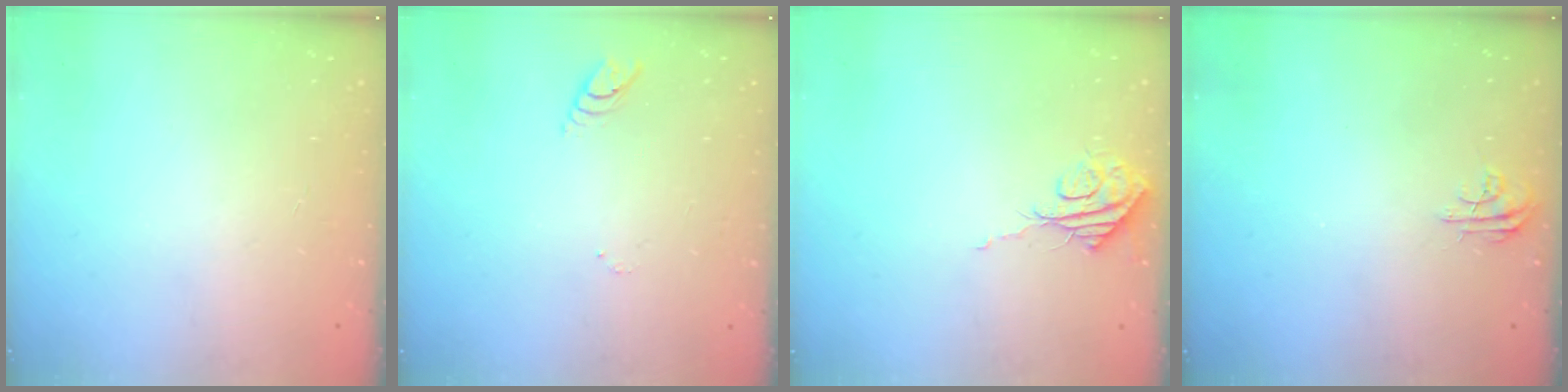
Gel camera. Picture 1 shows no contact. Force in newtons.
{"total": 3.0, "press": 3.0, "slide": 0.3}
{"total": 8.0, "press": 8.0, "slide": 0.4}
{"total": 4.3, "press": 4.3, "slide": 0.4}